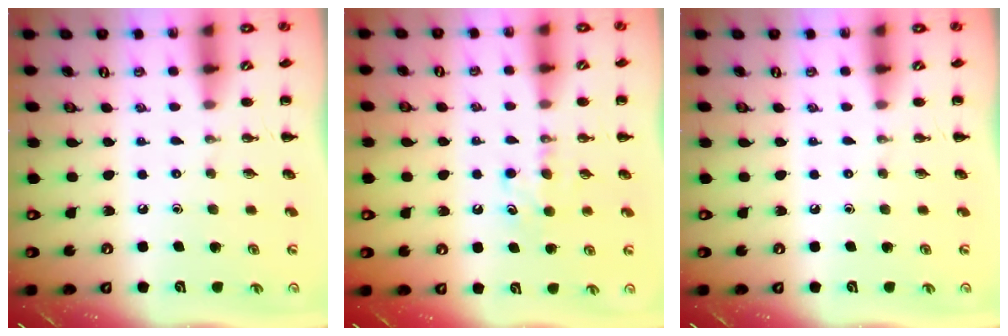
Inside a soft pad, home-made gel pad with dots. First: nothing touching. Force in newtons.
{"total": 5.1, "press": 4.9, "slide": 1.6}
{"total": 0.0}